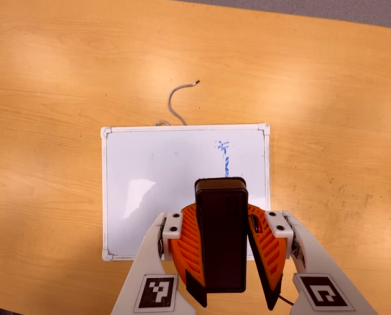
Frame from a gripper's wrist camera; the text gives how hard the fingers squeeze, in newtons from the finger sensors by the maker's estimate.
{"total": 10.9, "left": 10.5, "right": 11.4}